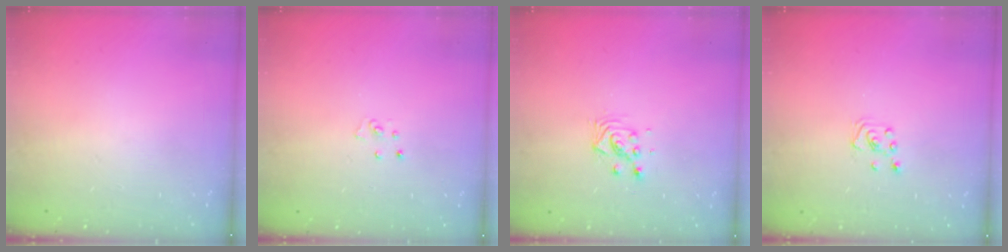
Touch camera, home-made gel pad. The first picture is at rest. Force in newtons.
{"total": 3.1, "press": 3.1, "slide": 0.2}
{"total": 3.7, "press": 3.7, "slide": 0.3}
{"total": 3.1, "press": 3.1, "slide": 0.3}